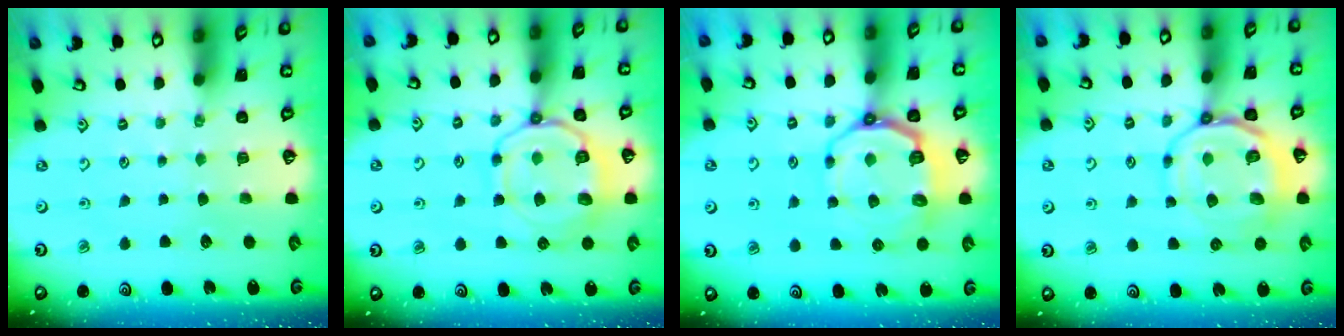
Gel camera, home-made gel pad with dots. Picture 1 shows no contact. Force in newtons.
{"total": 12.6, "press": 12.6, "slide": 1.4}
{"total": 11.2, "press": 10.3, "slide": 4.2}
{"total": 12.6, "press": 12.5, "slide": 1.5}